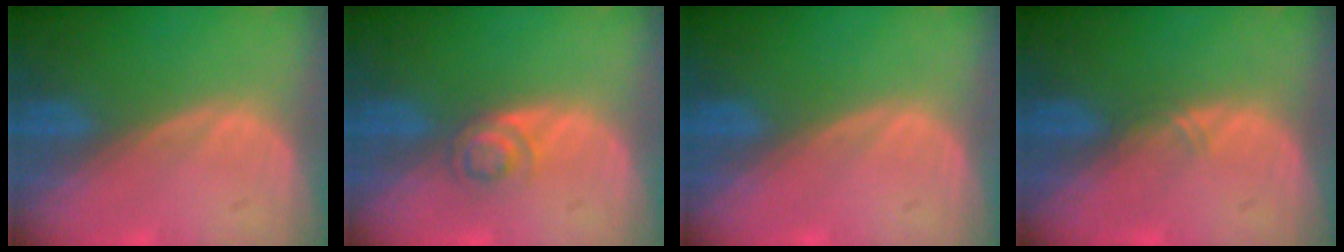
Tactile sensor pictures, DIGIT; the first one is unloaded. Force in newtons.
{"total": 3.0, "press": 2.9, "slide": 0.2}
{"total": 0.0}
{"total": 0.8, "press": 0.7, "slide": 0.4}